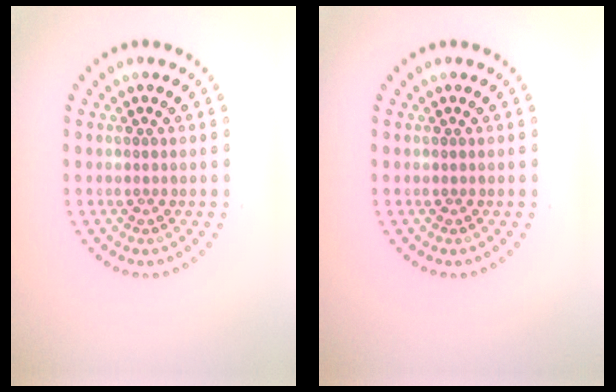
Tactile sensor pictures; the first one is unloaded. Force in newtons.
{"total": 0.0}